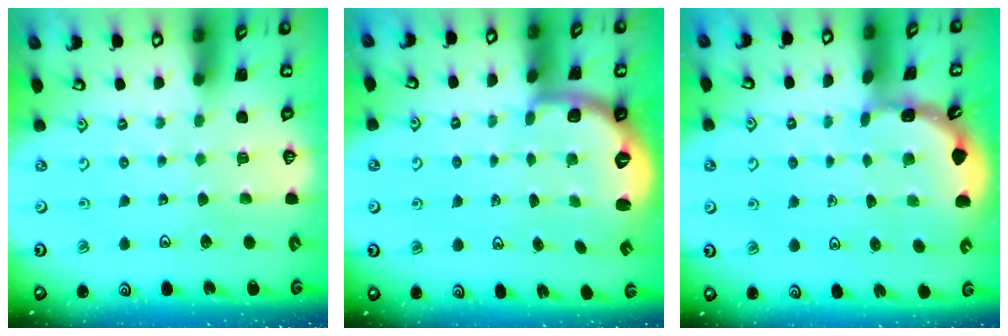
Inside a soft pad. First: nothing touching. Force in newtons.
{"total": 2.6, "press": 1.6, "slide": 2.1}
{"total": 1.7, "press": 1.7, "slide": 0.1}